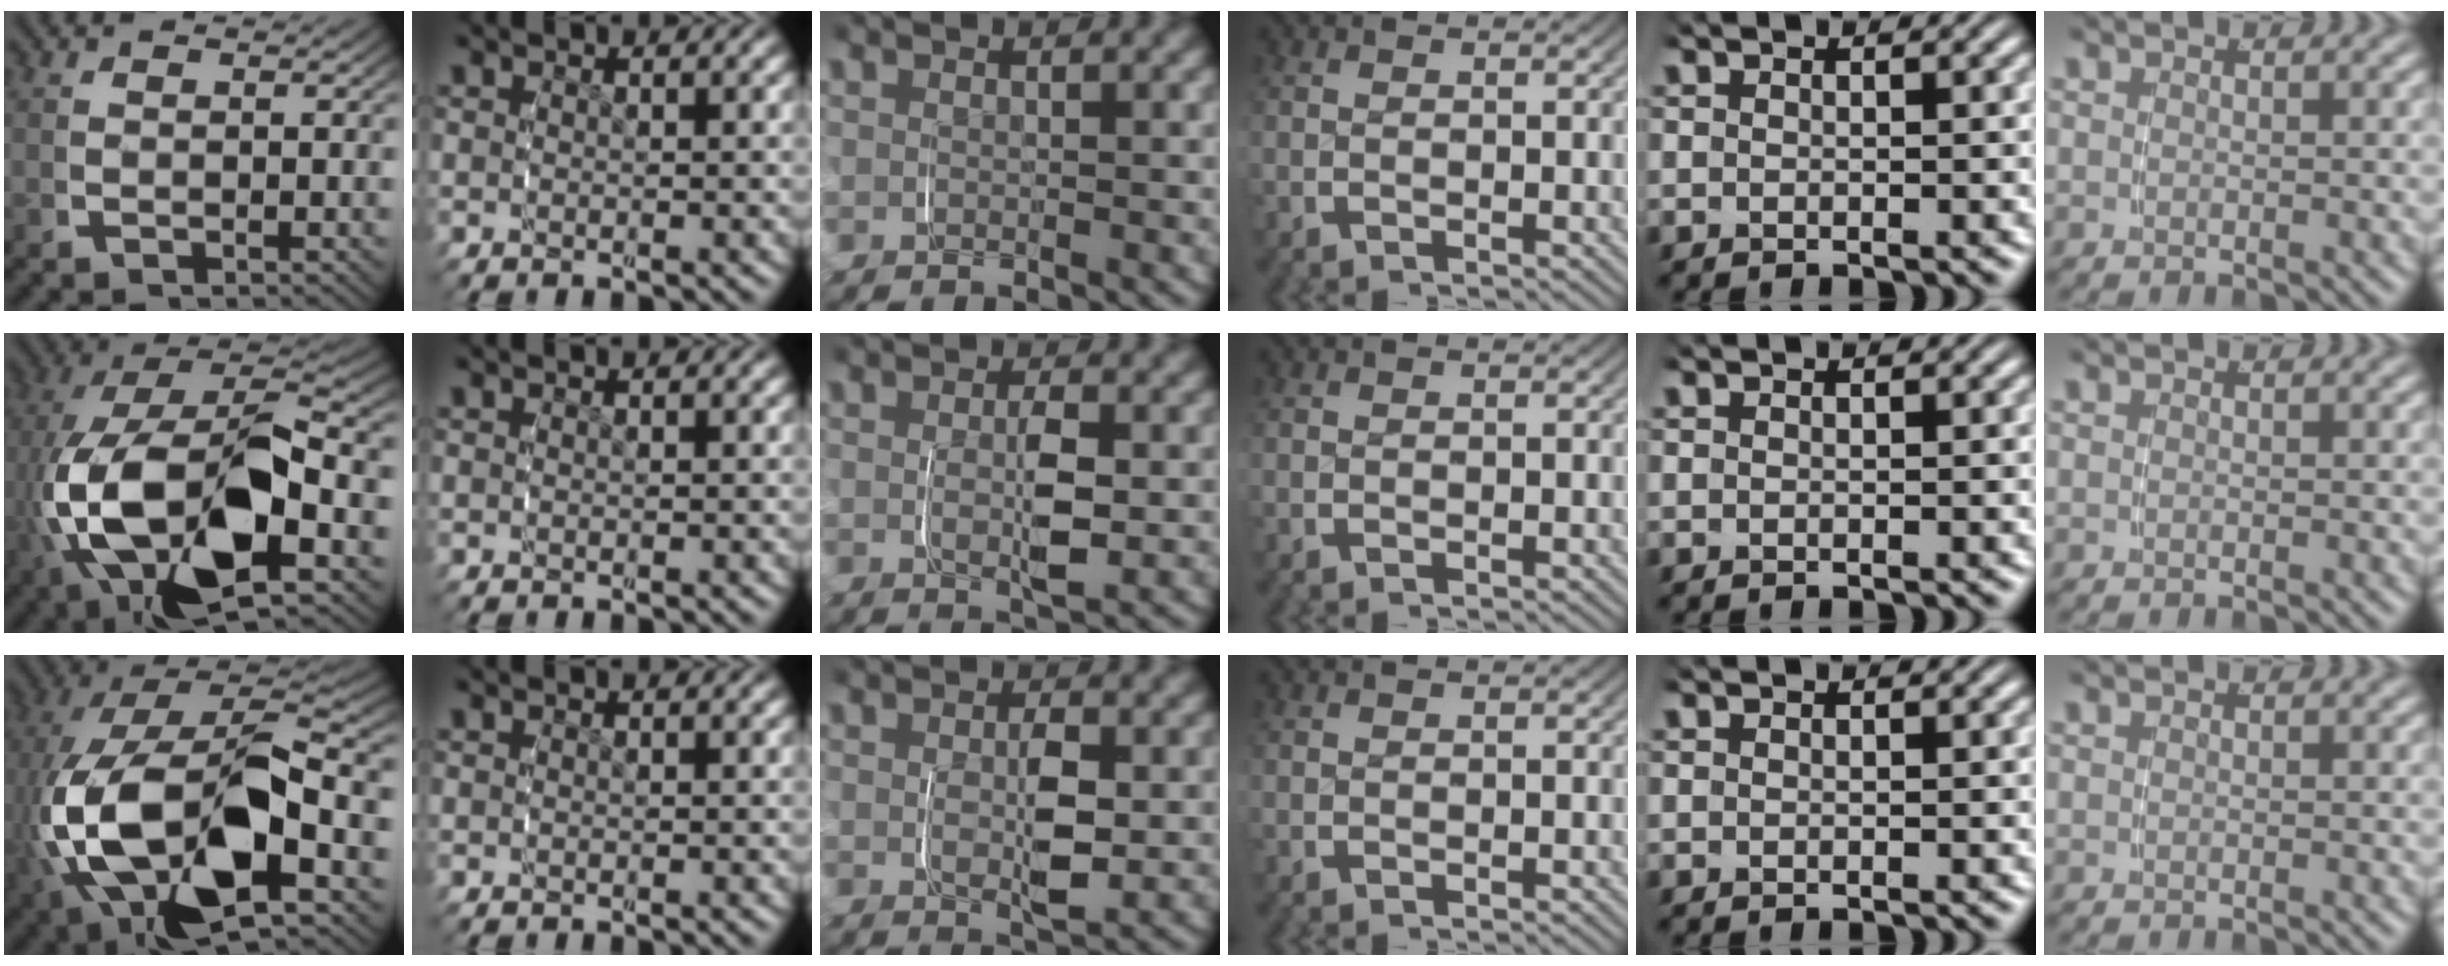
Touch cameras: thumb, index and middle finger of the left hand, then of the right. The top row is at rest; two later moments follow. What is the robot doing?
{"motion": "grasp_and_lifting", "object": "jar lid"}